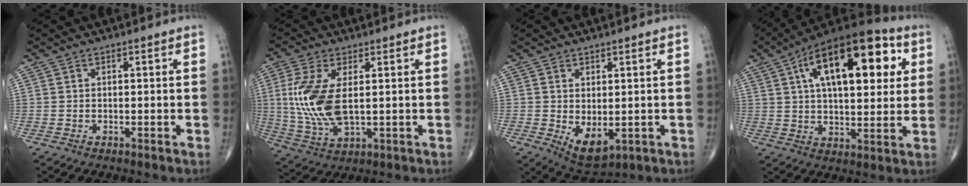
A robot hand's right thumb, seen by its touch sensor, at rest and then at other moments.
{"total": 12.3, "force": [1.3, 5.6, 10.9], "torque": [-0.249, -0.010, 0.035]}
{"total": 6.2, "force": [-0.9, 3.3, 5.2], "torque": [-0.071, -0.010, 0.004]}
{"total": 23.9, "force": [7.6, 11.1, 19.8], "torque": [-0.287, 0.013, 0.113]}